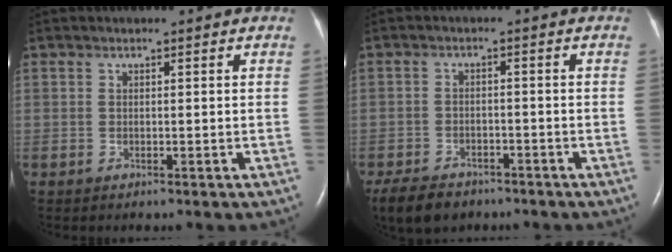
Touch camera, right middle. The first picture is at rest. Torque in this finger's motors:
{"motor_torque": [0.57, -0.49, 0.02, 0.00]}